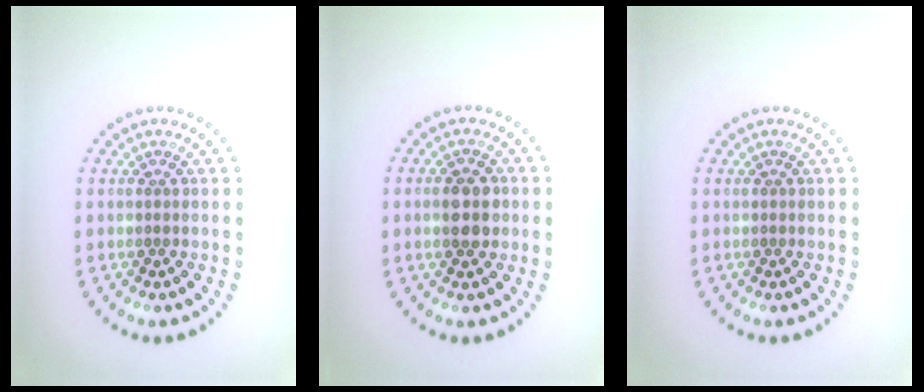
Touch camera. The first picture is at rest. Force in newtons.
{"total": 2.9, "press": 2.9, "slide": 0.0}
{"total": 0.0}